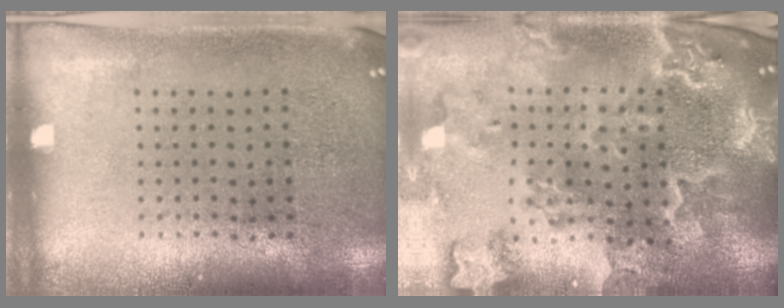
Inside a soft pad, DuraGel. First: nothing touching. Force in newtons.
{"total": 4.2, "press": 3.4, "slide": 2.5}